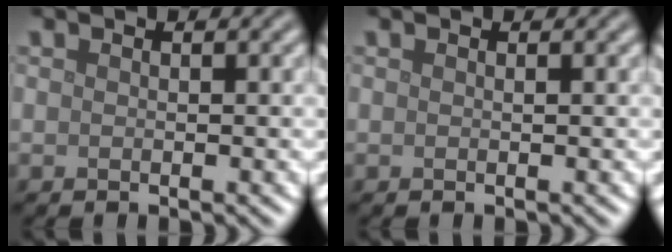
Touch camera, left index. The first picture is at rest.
{"total": 0.0}